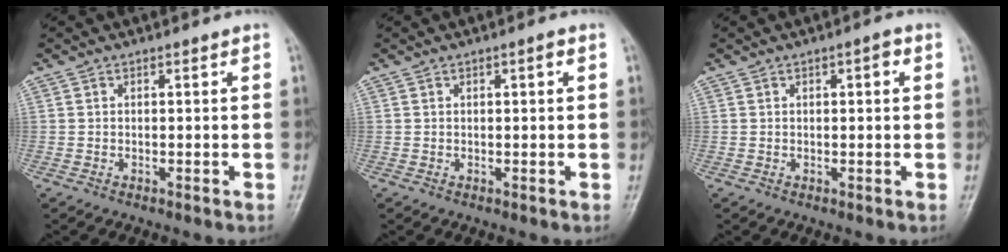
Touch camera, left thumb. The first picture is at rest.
{"total": 1.3, "force": [0.4, 0.3, 1.2], "torque": [-0.017, 0.002, 0.005]}
{"total": 2.1, "force": [0.7, 0.8, 1.9], "torque": [-0.024, 0.003, 0.007]}